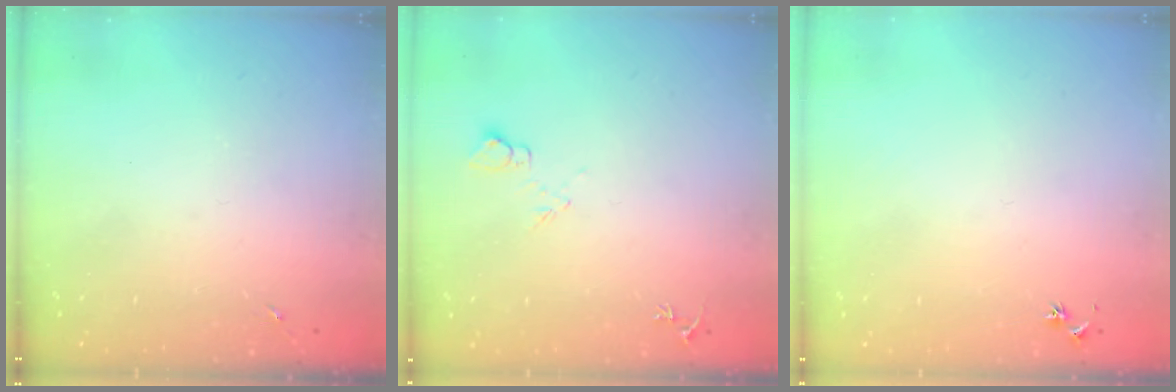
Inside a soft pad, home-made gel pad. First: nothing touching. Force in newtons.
{"total": 6.7, "press": 6.7, "slide": 0.8}
{"total": 3.0, "press": 2.9, "slide": 0.3}